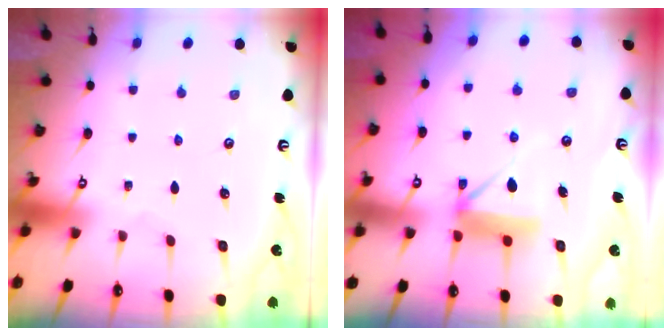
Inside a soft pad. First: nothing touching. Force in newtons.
{"total": 10.0, "press": 10.0, "slide": 0.3}